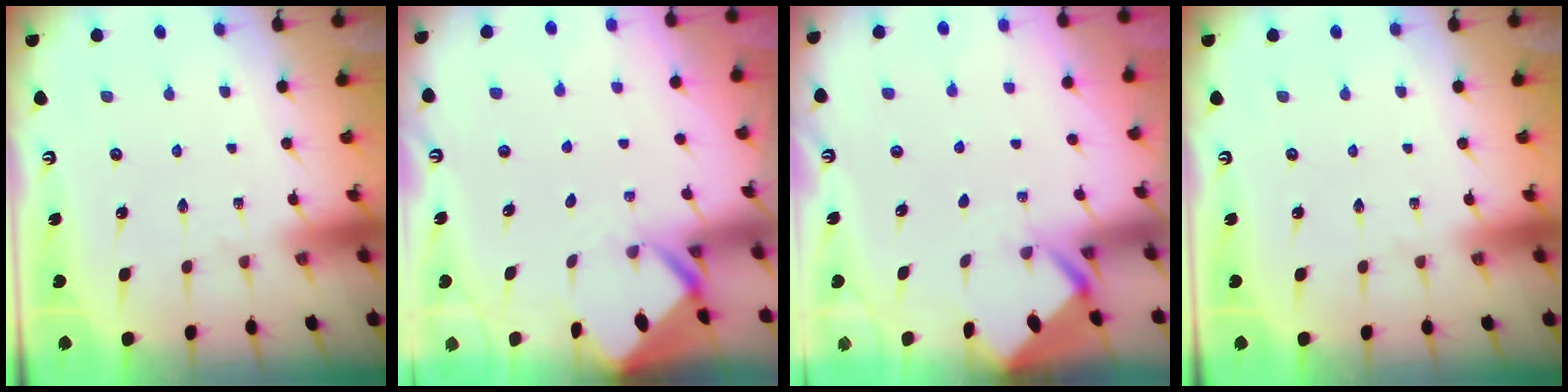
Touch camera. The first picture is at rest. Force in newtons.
{"total": 2.9, "press": 2.9, "slide": 0.1}
{"total": 2.8, "press": 2.8, "slide": 0.2}
{"total": 0.0}